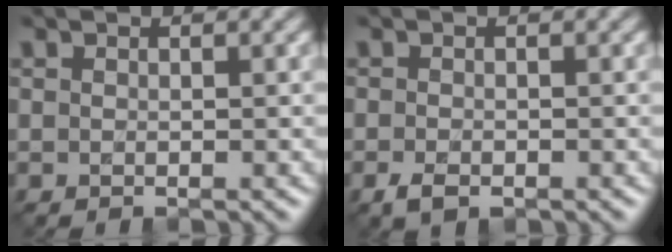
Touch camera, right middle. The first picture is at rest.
{"total": 2.1, "force": [-1.4, 1.0, 1.3], "torque": [-0.028, -0.009, -0.024]}